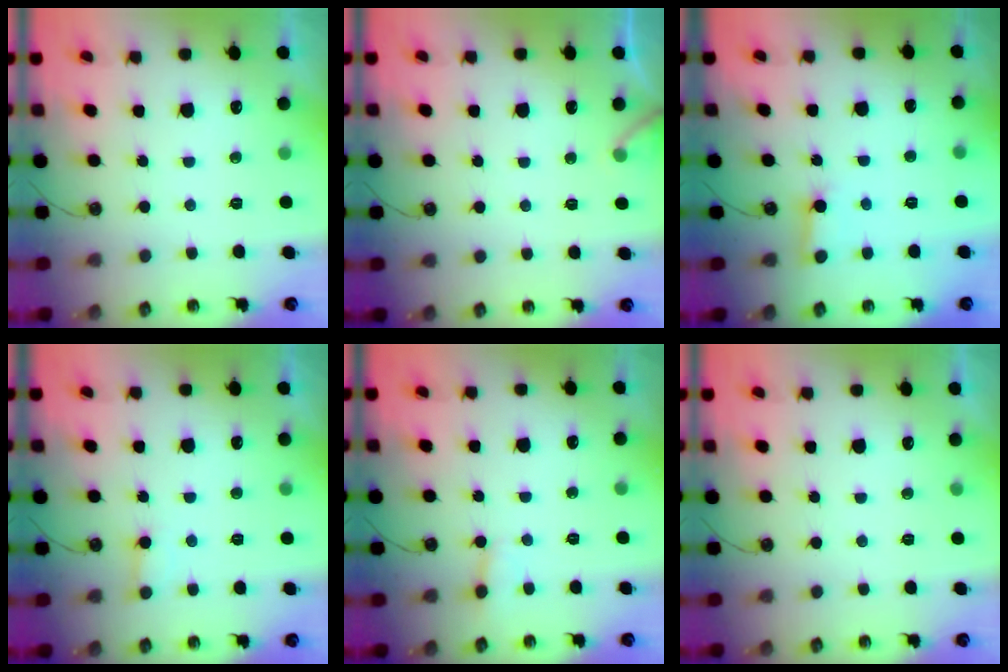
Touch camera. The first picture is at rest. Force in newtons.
{"total": 4.4, "press": 4.4, "slide": 0.5}
{"total": 2.8, "press": 2.8, "slide": 0.3}
{"total": 4.6, "press": 4.6, "slide": 0.4}
{"total": 3.7, "press": 3.6, "slide": 0.5}
{"total": 0.0}